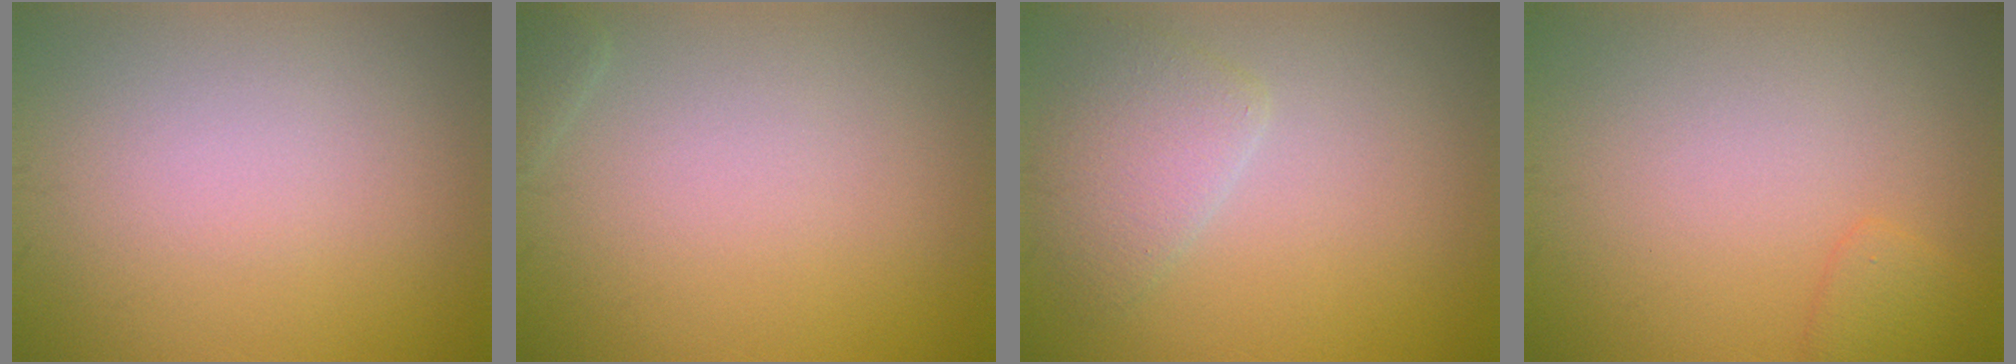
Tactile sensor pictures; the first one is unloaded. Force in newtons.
{"total": 0.5, "press": 0.5, "slide": 0.1}
{"total": 2.9, "press": 2.9, "slide": 0.2}
{"total": 1.5, "press": 1.4, "slide": 0.1}